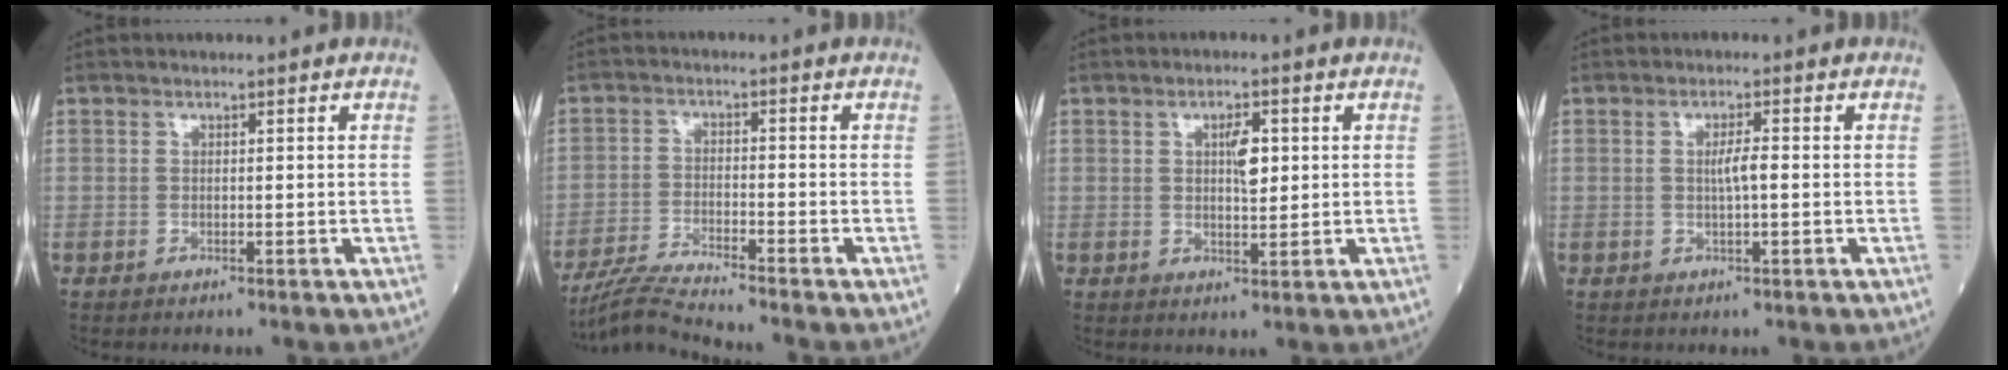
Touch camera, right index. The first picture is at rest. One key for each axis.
{"total": 6.4, "fx": -6.0, "fy": -1.8, "fz": 1.7, "tx": -0.038, "ty": -0.024, "tz": -0.116}
{"total": 3.7, "fx": 0.9, "fy": 1.3, "fz": 3.4, "tx": -0.056, "ty": 0.003, "tz": 0.015}
{"total": 2.4, "fx": 0.0, "fy": 0.2, "fz": 2.3, "tx": -0.045, "ty": 0.001, "tz": -0.001}